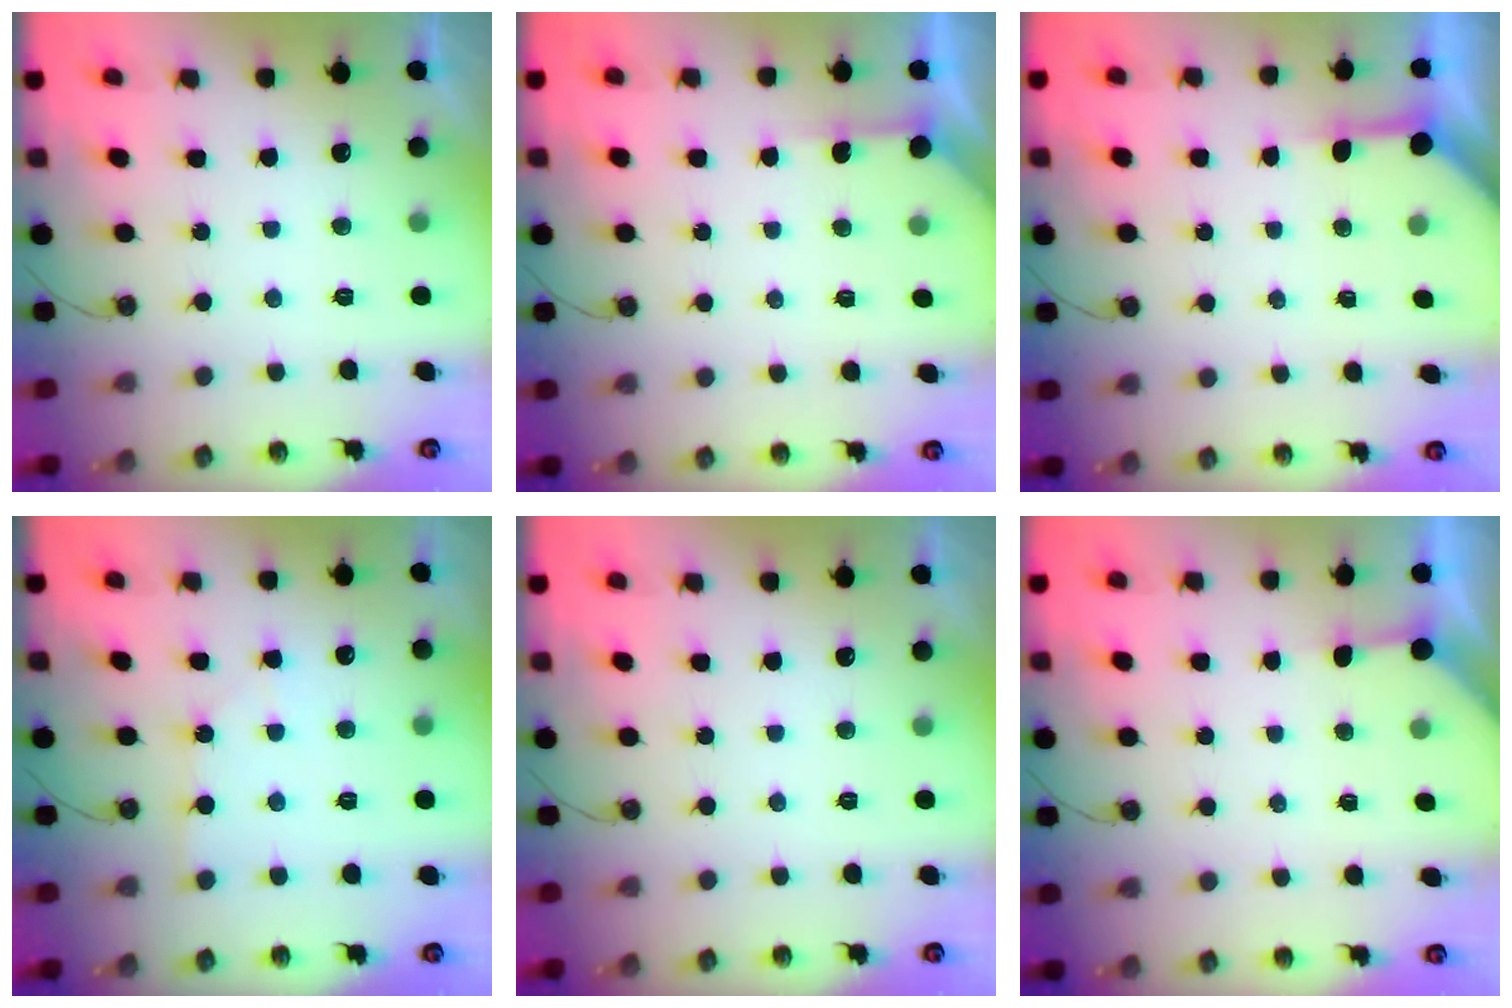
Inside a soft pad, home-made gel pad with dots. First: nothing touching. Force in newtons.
{"total": 4.1, "press": 4.1, "slide": 0.5}
{"total": 3.9, "press": 3.9, "slide": 0.4}
{"total": 4.2, "press": 4.2, "slide": 0.5}
{"total": 0.0}
{"total": 2.4, "press": 2.3, "slide": 0.3}